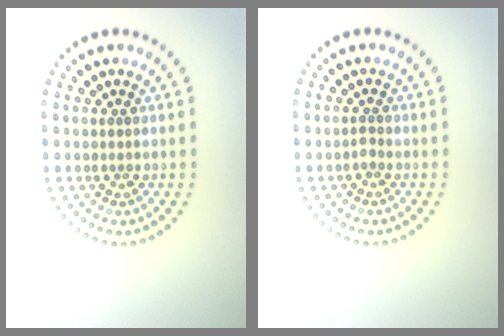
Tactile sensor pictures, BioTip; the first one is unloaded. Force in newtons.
{"total": 0.6, "press": 0.5, "slide": 0.3}